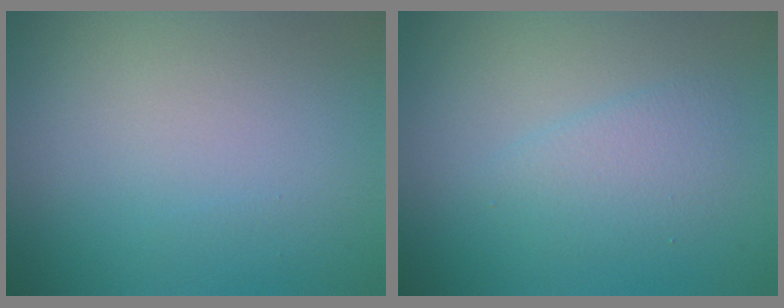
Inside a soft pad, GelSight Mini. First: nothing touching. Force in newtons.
{"total": 2.1, "press": 2.1, "slide": 0.1}